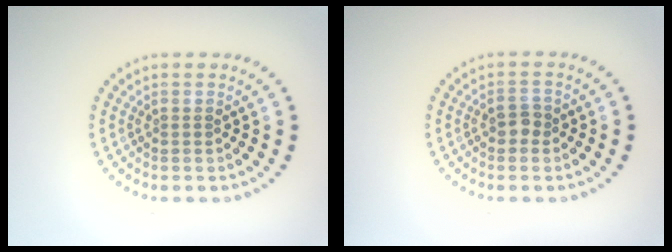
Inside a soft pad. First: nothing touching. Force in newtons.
{"total": 1.5, "press": 1.4, "slide": 0.3}